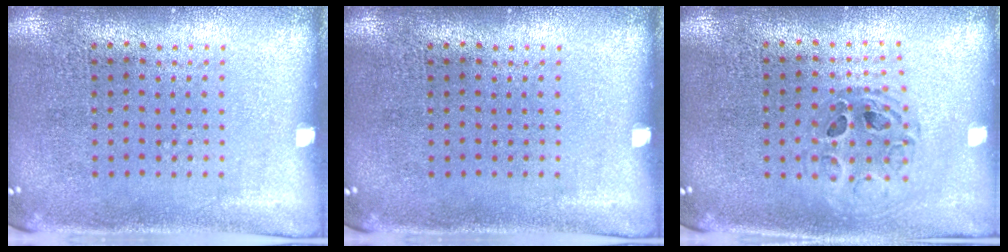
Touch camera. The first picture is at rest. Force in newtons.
{"total": 0.0}
{"total": 0.7, "press": 0.7, "slide": 0.2}